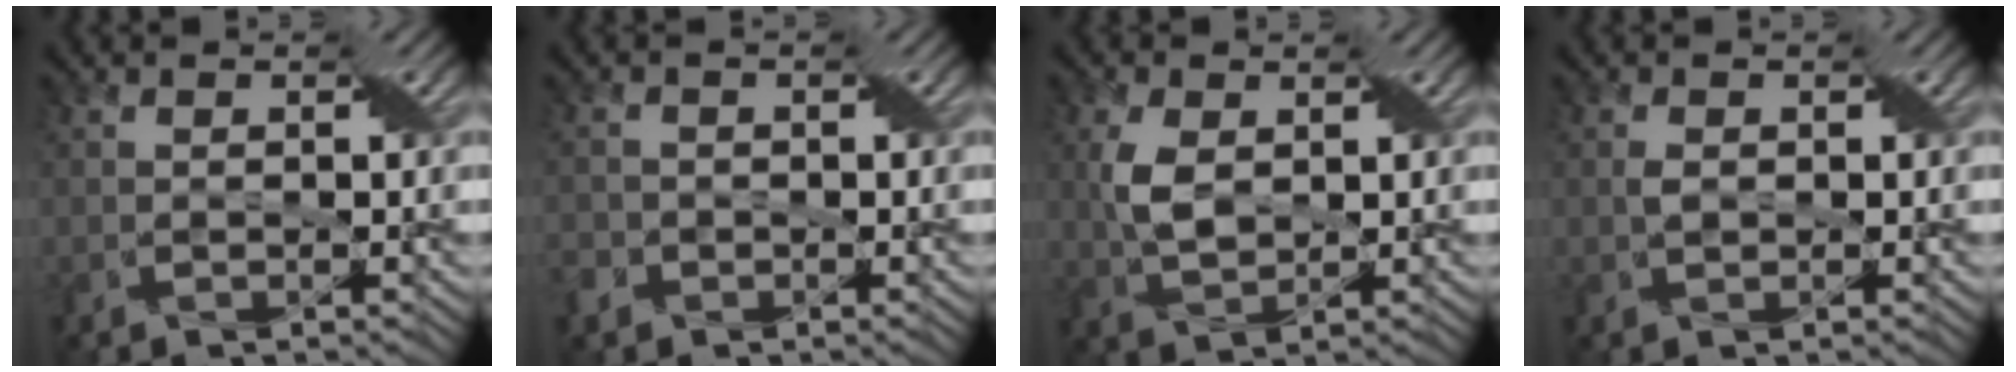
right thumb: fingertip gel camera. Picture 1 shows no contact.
{"total": 1.9, "force": [-1.2, 1.5, 0.2], "torque": [-0.010, -0.006, -0.027]}
{"total": 4.1, "force": [0.9, 2.5, 3.2], "torque": [-0.078, 0.003, 0.020]}
{"total": 0.9, "force": [0.1, 0.6, 0.6], "torque": [-0.014, 0.001, 0.003]}